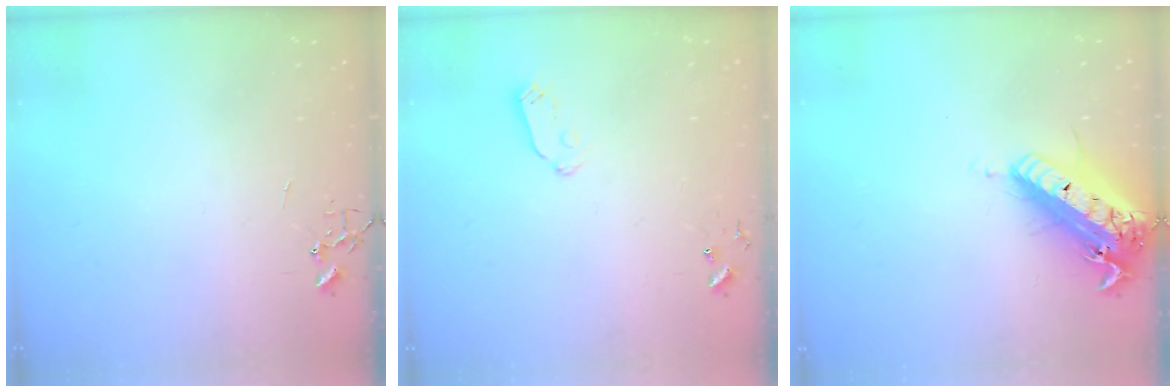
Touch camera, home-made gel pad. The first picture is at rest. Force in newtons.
{"total": 4.9, "press": 4.9, "slide": 0.3}
{"total": 21.3, "press": 20.9, "slide": 4.2}